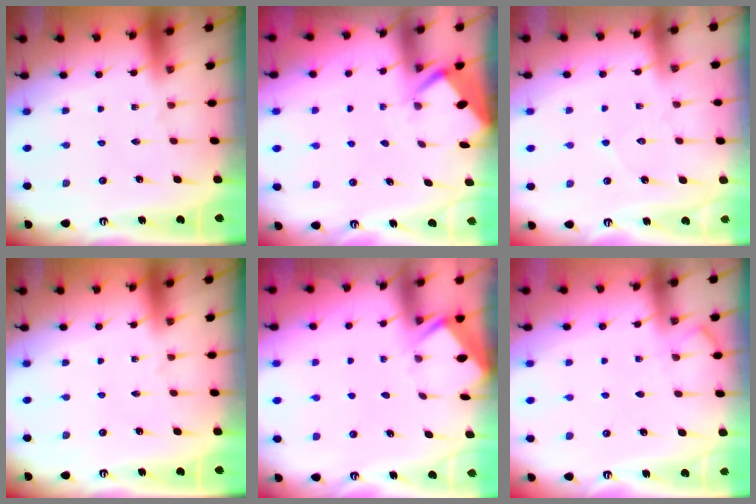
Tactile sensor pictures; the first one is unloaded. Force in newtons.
{"total": 2.6, "press": 2.6, "slide": 0.3}
{"total": 3.8, "press": 3.8, "slide": 0.3}
{"total": 0.0}
{"total": 3.7, "press": 3.7, "slide": 0.3}
{"total": 4.5, "press": 4.4, "slide": 0.6}